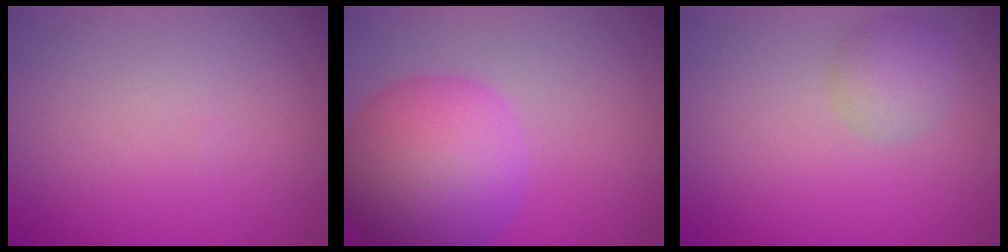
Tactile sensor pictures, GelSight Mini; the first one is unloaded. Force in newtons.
{"total": 9.6, "press": 9.6, "slide": 0.5}
{"total": 2.5, "press": 2.5, "slide": 0.1}